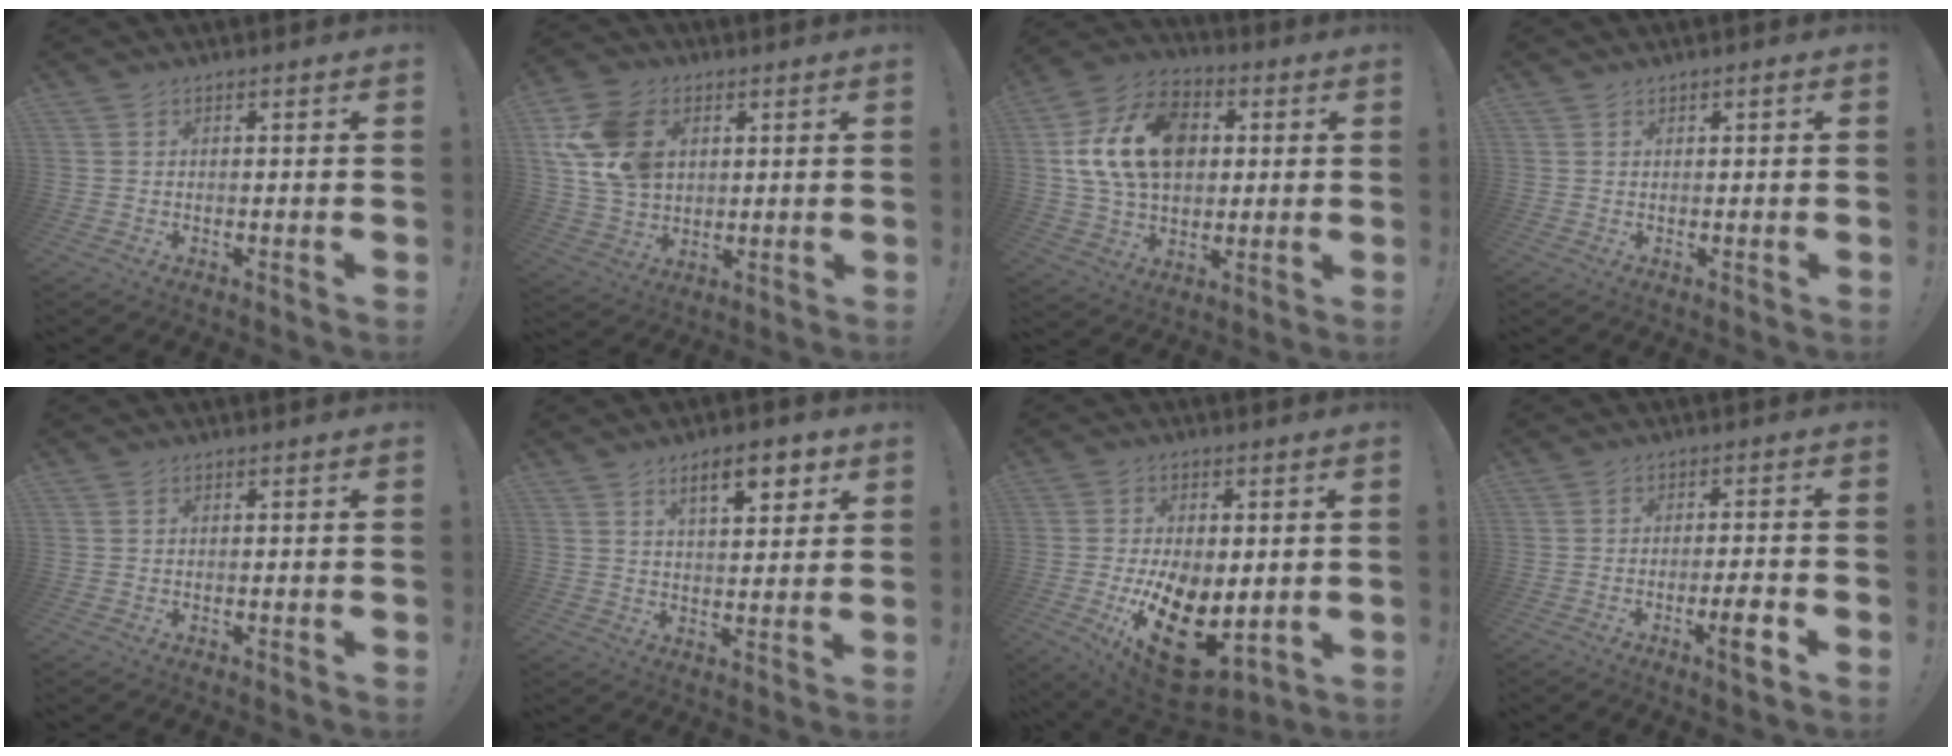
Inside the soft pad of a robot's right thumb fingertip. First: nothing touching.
{"total": 15.7, "force": [4.0, 12.3, 9.0], "torque": [-0.167, -0.008, 0.080]}
{"total": 19.5, "force": [3.8, 14.1, 13.0], "torque": [-0.205, -0.002, 0.072]}
{"total": 0.7, "force": [0.5, 0.3, 0.4], "torque": [-0.010, 0.001, 0.009]}
{"total": 0.0}
{"total": 9.5, "force": [5.3, 3.4, 7.2], "torque": [-0.100, -0.017, 0.087]}
{"total": 17.7, "force": [-3.7, 10.6, 13.7], "torque": [-0.197, 0.003, -0.046]}
{"total": 6.3, "force": [-3.0, 0.6, 5.5], "torque": [-0.071, 0.006, -0.050]}